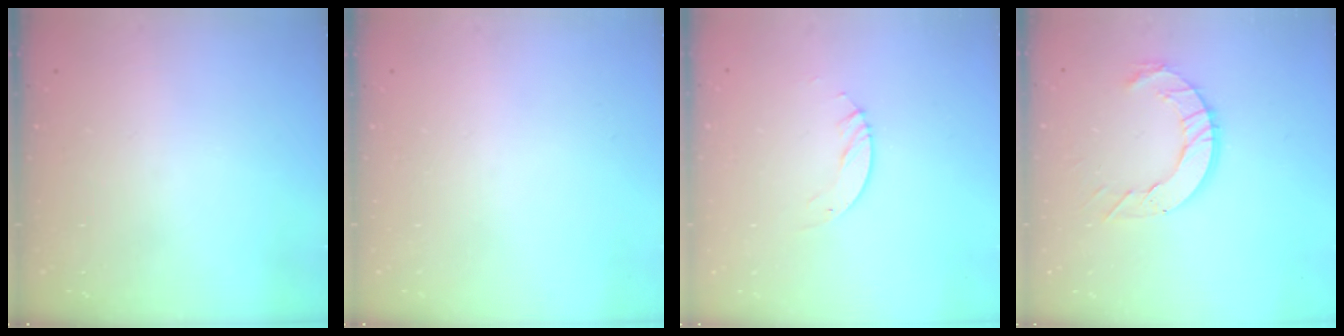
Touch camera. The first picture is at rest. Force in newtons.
{"total": 0.0}
{"total": 4.2, "press": 4.1, "slide": 0.4}
{"total": 9.8, "press": 9.7, "slide": 1.1}